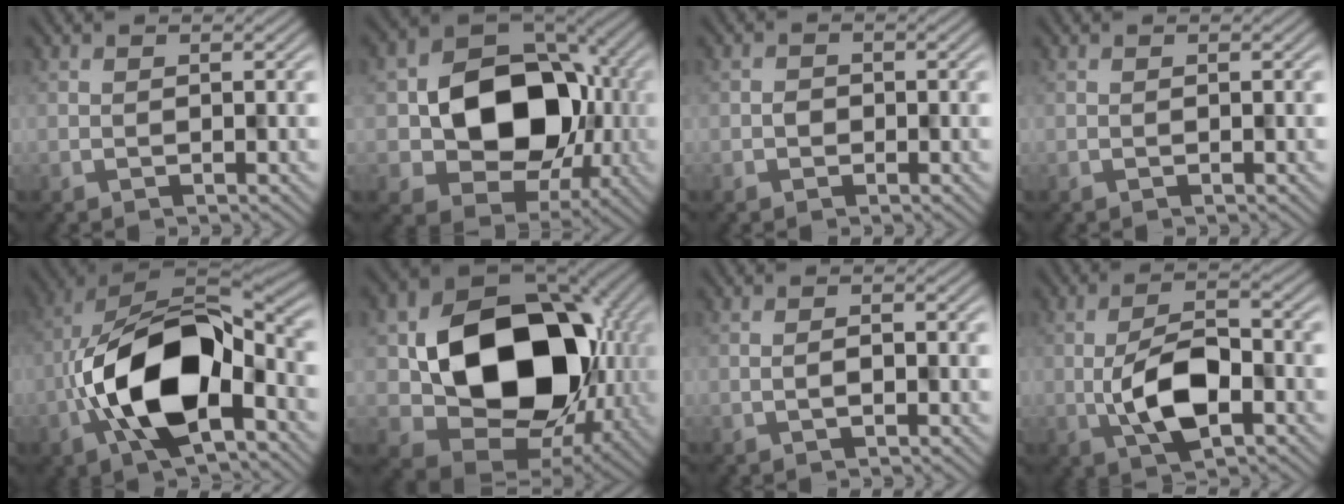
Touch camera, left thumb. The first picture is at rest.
{"total": 13.8, "force": [-0.7, 10.9, 8.5], "torque": [-0.112, -0.009, -0.009]}
{"total": 1.1, "force": [-0.5, 0.9, -0.4], "torque": [0.010, 0.000, -0.007]}
{"total": 0.0}
{"total": 15.3, "force": [-4.1, 8.3, 12.2], "torque": [-0.209, -0.006, -0.082]}
{"total": 16.9, "force": [0.3, 13.1, 10.6], "torque": [-0.167, -0.039, 0.031]}
{"total": 0.7, "force": [-0.4, 0.2, 0.6], "torque": [-0.008, 0.003, -0.006]}
{"total": 7.4, "force": [-1.9, 3.5, 6.3], "torque": [-0.118, 0.004, -0.036]}